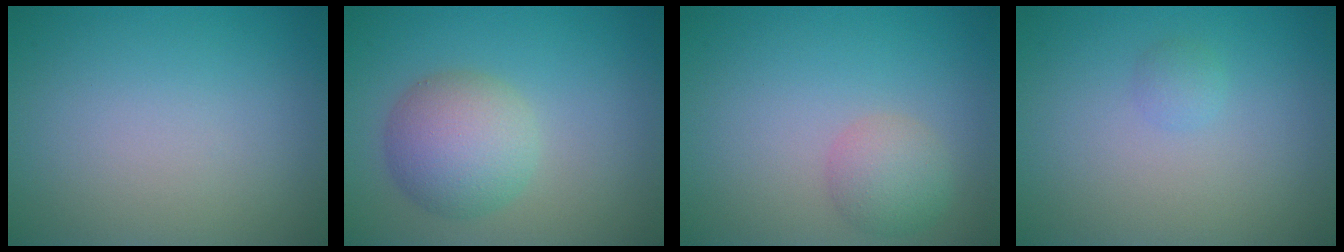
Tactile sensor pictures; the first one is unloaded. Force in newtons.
{"total": 5.2, "press": 5.2, "slide": 0.1}
{"total": 2.5, "press": 2.5, "slide": 0.1}
{"total": 0.8, "press": 0.8, "slide": 0.1}